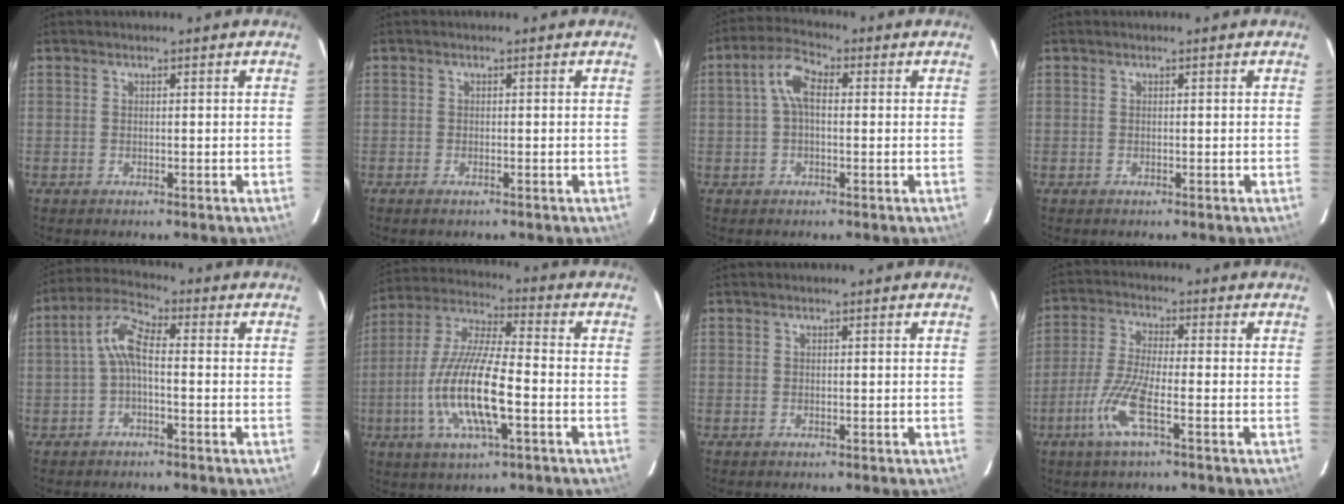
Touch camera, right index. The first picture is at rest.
{"total": 0.7, "force": [-0.5, 0.2, 0.5], "torque": [-0.009, -0.001, -0.011]}
{"total": 5.7, "force": [0.5, 2.9, 4.9], "torque": [-0.100, 0.022, 0.009]}
{"total": 0.0}
{"total": 5.6, "force": [-0.8, 2.0, 5.2], "torque": [-0.118, 0.022, -0.021]}
{"total": 15.4, "force": [-4.2, 3.4, 14.4], "torque": [-0.297, -0.008, -0.084]}
{"total": 0.0}
{"total": 8.7, "force": [-3.8, 1.0, 7.8], "torque": [-0.173, -0.006, -0.076]}